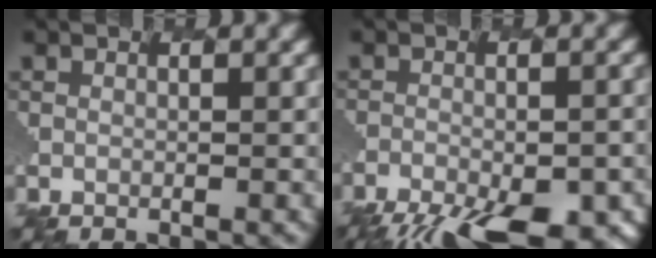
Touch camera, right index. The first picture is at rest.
{"total": 13.5, "force": [-10.7, 4.9, 6.7], "torque": [-0.098, -0.030, -0.124]}